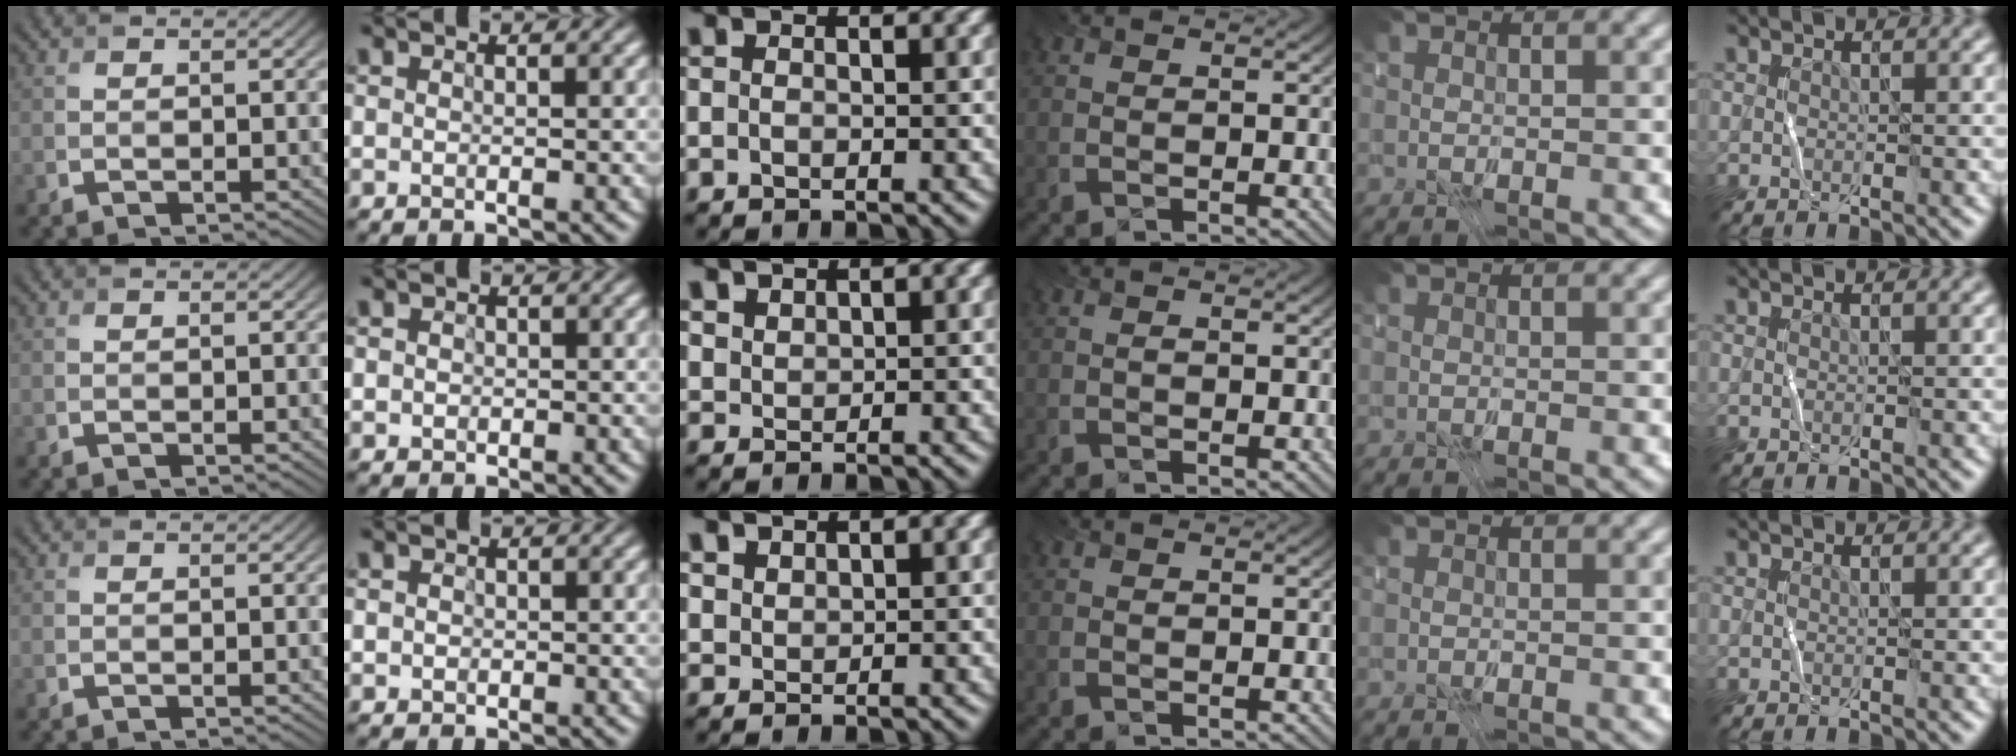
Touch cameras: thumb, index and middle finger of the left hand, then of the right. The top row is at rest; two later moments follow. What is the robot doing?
{"motion": "fold", "object": "receipt paper"}